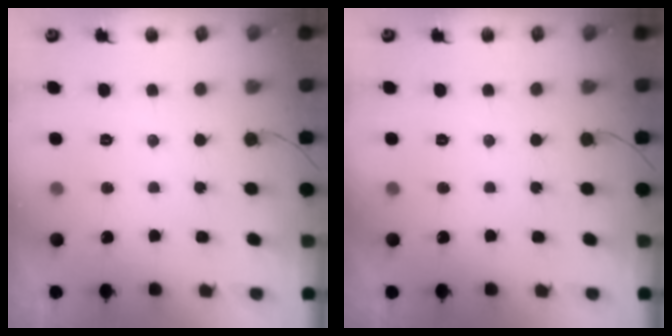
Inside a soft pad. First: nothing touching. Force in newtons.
{"total": 0.0}